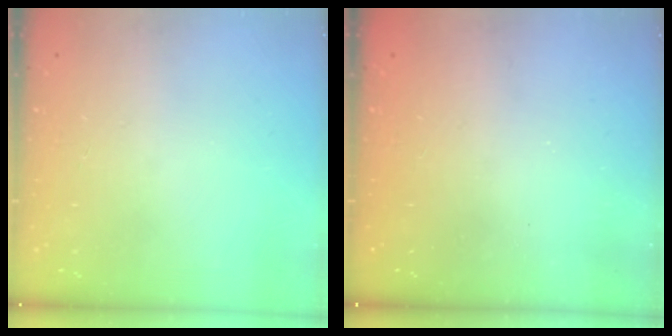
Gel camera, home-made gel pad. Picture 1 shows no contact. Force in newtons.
{"total": 2.4, "press": 2.3, "slide": 0.8}